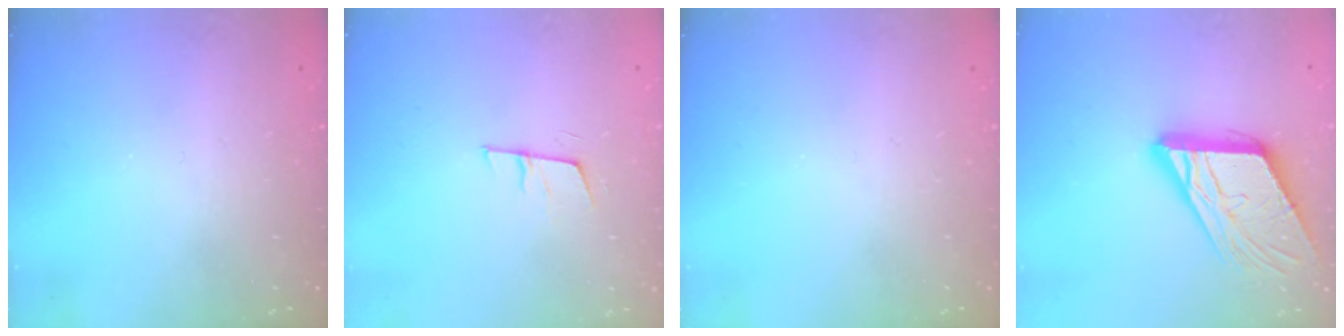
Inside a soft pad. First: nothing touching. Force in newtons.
{"total": 6.2, "press": 5.6, "slide": 2.7}
{"total": 0.0}
{"total": 15.7, "press": 15.6, "slide": 1.8}